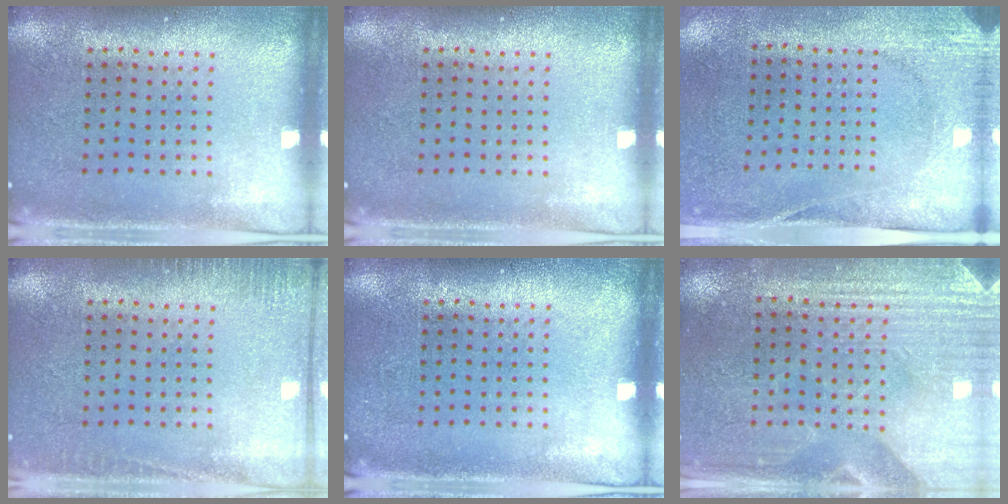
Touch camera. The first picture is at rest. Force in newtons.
{"total": 0.0}
{"total": 2.7, "press": 2.1, "slide": 1.7}
{"total": 1.6, "press": 1.6, "slide": 0.4}
{"total": 0.0}
{"total": 3.4, "press": 3.2, "slide": 1.2}